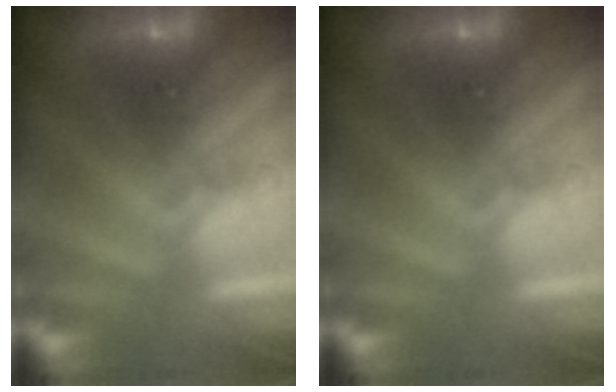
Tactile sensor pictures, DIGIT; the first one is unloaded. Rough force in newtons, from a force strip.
{"total": 0.0}